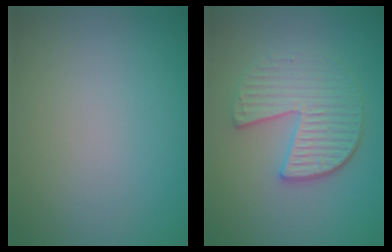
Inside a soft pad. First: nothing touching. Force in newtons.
{"total": 4.0, "press": 3.5, "slide": 2.0}